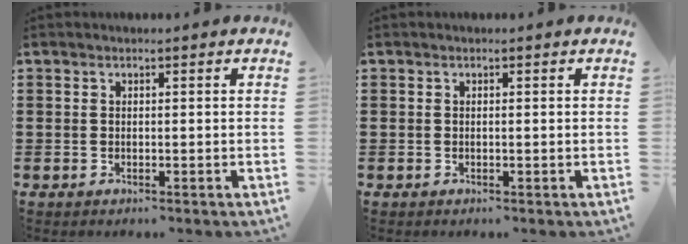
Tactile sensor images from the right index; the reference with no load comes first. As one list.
[{"total": 0.0}]